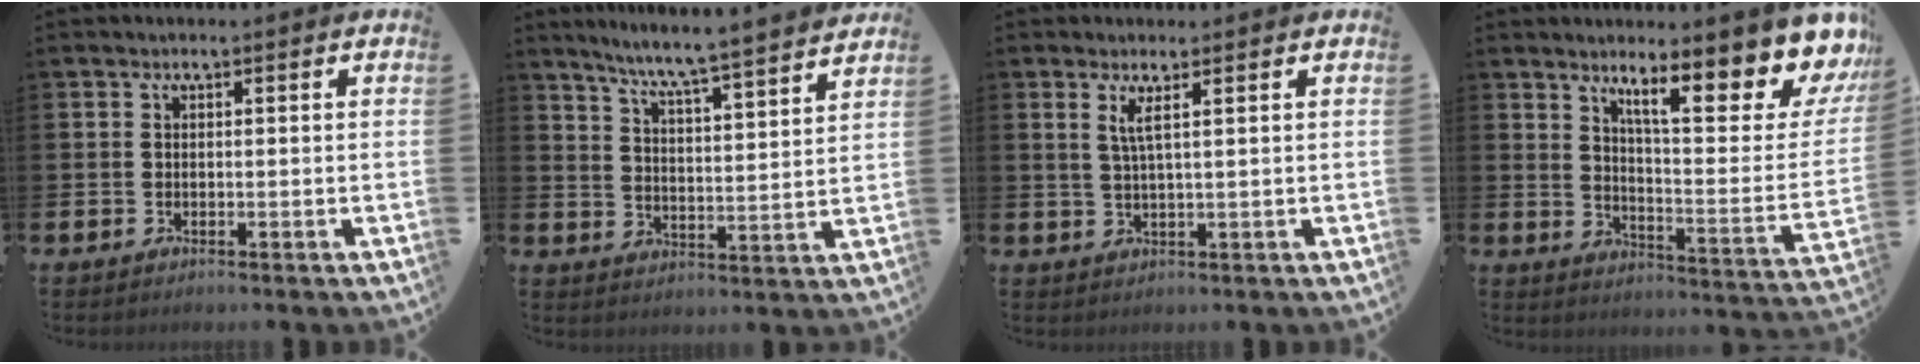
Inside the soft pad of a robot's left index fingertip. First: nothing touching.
{"total": 7.1, "force": [6.7, -0.6, 2.2], "torque": [-0.068, -0.052, 0.114]}
{"total": 2.2, "force": [1.5, -0.2, 1.6], "torque": [-0.033, -0.004, 0.025]}
{"total": 12.4, "force": [9.3, 3.3, 7.5], "torque": [-0.108, -0.082, 0.146]}